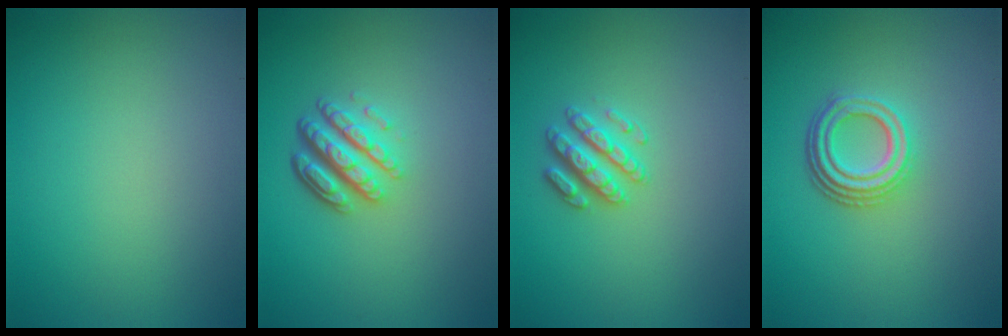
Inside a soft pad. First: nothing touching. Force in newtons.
{"total": 4.9, "press": 3.5, "slide": 3.5}
{"total": 2.6, "press": 2.6, "slide": 0.6}
{"total": 4.1, "press": 3.1, "slide": 2.7}